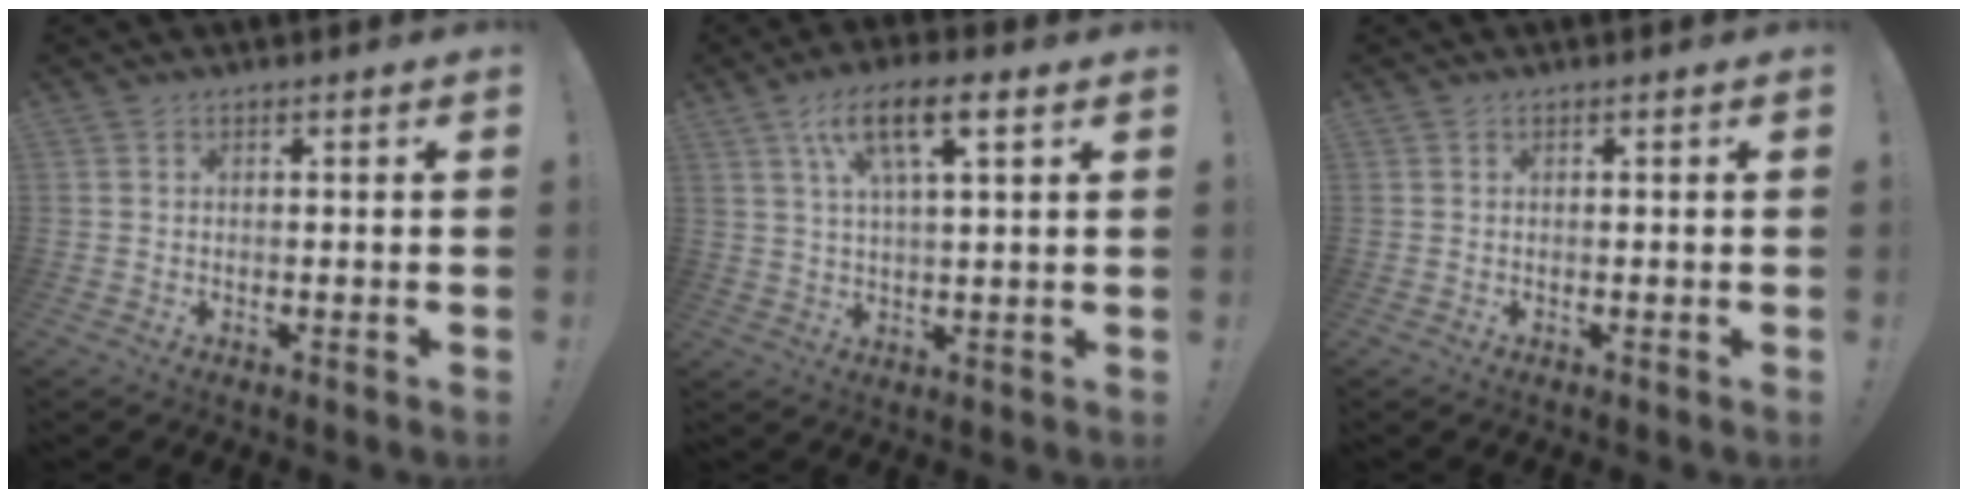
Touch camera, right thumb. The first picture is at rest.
{"total": 10.8, "force": [5.0, 3.2, 9.1], "torque": [-0.153, -0.007, 0.084]}
{"total": 0.0}